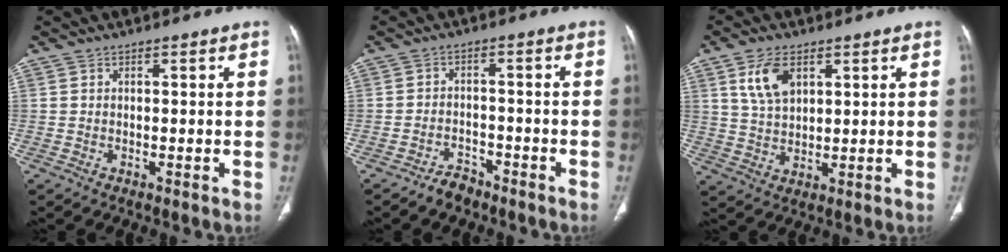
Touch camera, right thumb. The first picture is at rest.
{"total": 3.5, "force": [-2.9, 1.7, 0.8], "torque": [-0.016, 0.021, -0.046]}
{"total": 7.6, "force": [3.4, 4.4, 5.2], "torque": [-0.091, -0.013, 0.072]}